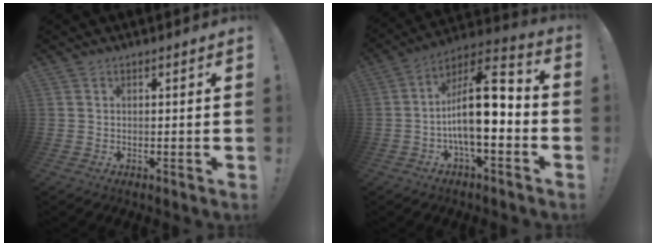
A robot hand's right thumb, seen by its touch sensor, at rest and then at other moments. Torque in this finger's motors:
{"motor_torque": [2.24, 2.77, 1.59, -1.17, 0.13]}